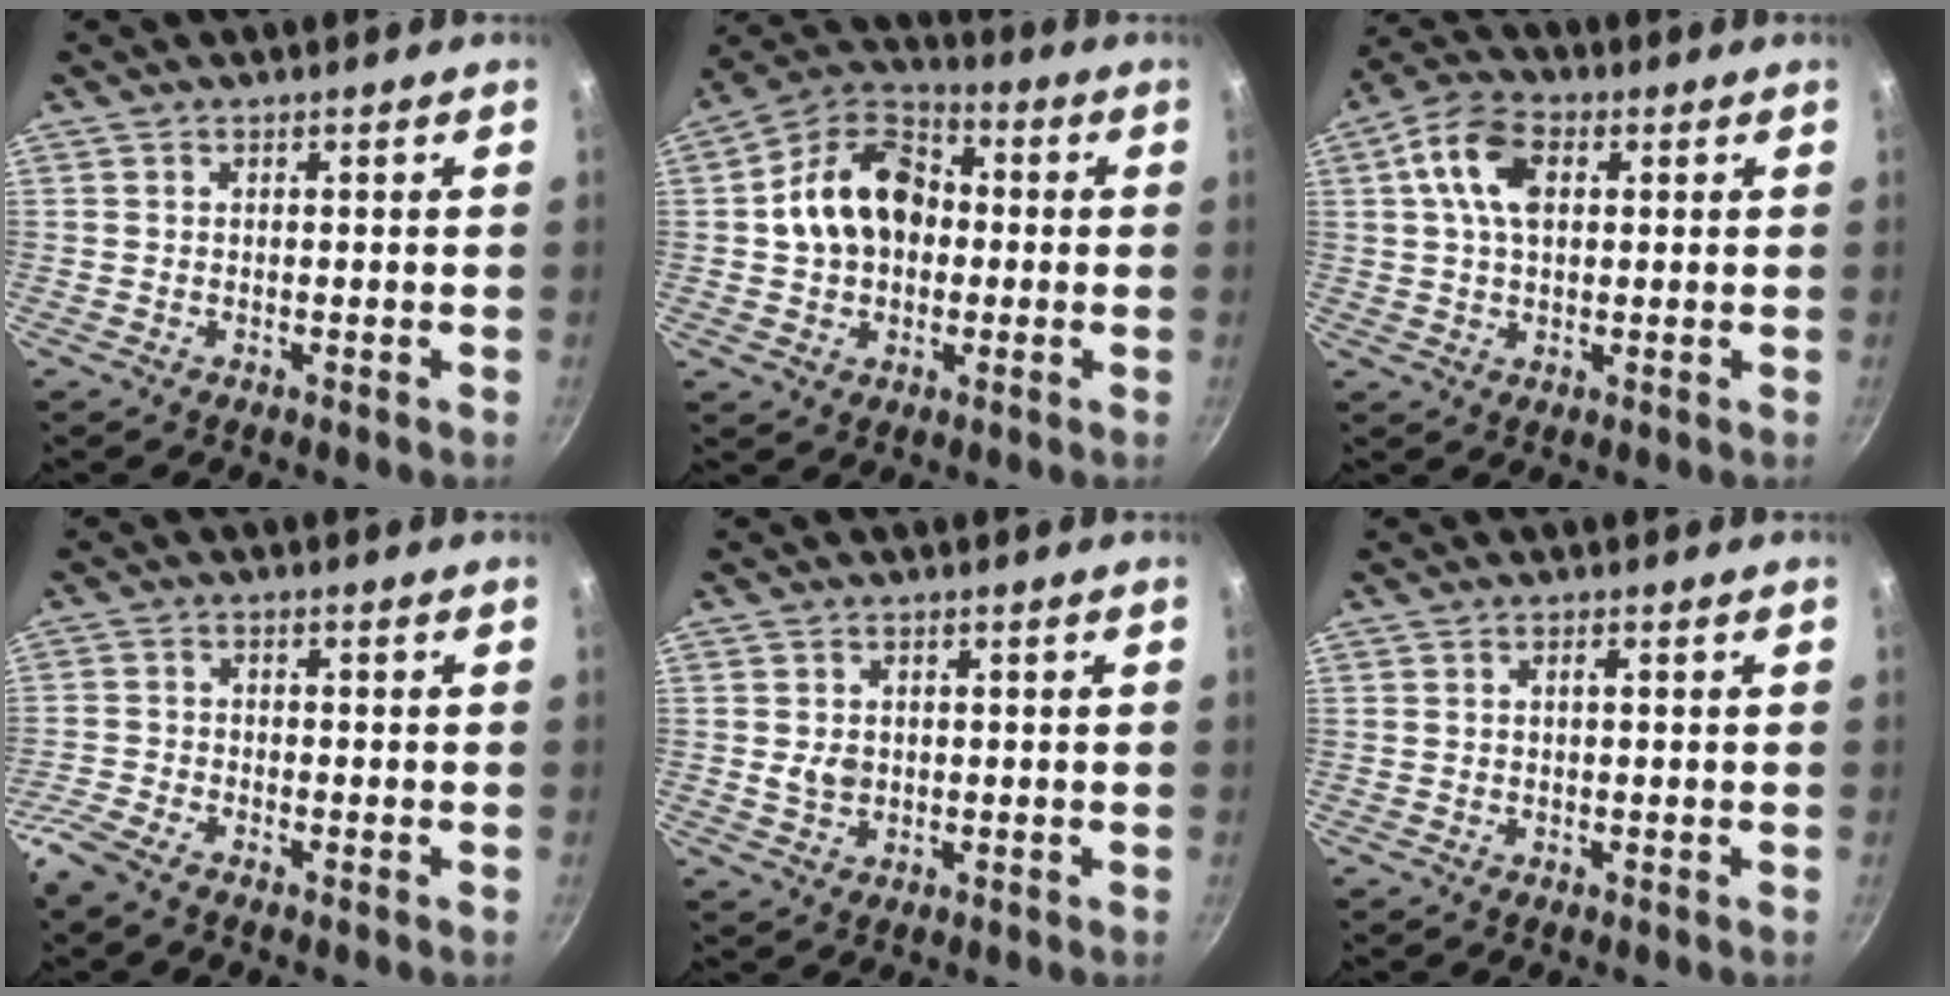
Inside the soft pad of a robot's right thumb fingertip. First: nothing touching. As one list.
[{"total": 15.0, "force": [0.6, 11.2, 10.0], "torque": [-0.141, 0.032, -0.005]}, {"total": 9.4, "force": [2.5, 5.9, 6.9], "torque": [-0.116, 0.012, 0.034]}, {"total": 5.4, "force": [-4.1, 1.6, 3.0], "torque": [-0.083, 0.015, -0.094]}, {"total": 3.0, "force": [0.1, 2.6, 1.5], "torque": [-0.015, -0.002, 0.005]}, {"total": 0.8, "force": [0.0, 0.2, 0.8], "torque": [-0.018, 0.005, 0.001]}]